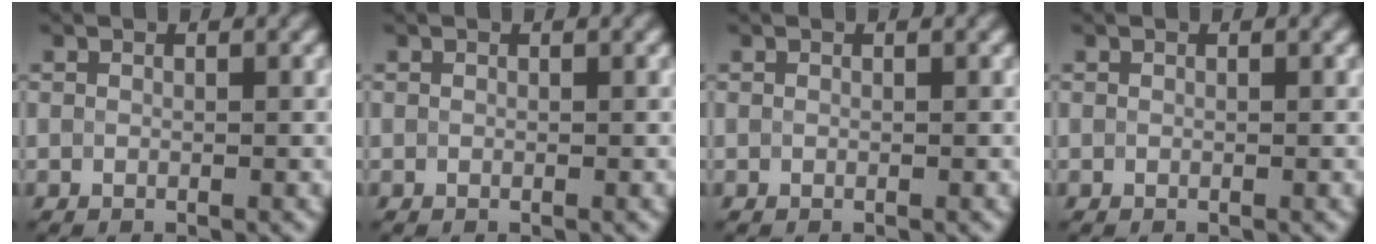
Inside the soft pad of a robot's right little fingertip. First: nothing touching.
{"total": 0.0}
{"total": 0.0}
{"total": 0.0}